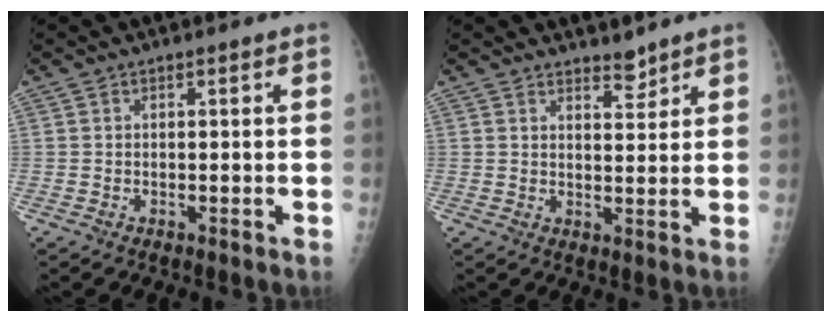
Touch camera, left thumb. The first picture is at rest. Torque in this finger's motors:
{"motor_torque": [-0.05, 0.30, -0.18, -0.20, 0.02]}